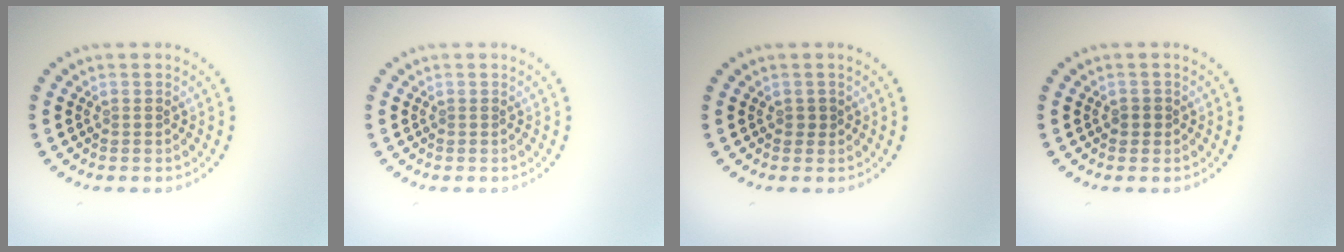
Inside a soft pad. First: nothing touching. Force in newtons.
{"total": 0.0}
{"total": 0.7, "press": 0.6, "slide": 0.2}
{"total": 0.9, "press": 0.8, "slide": 0.4}